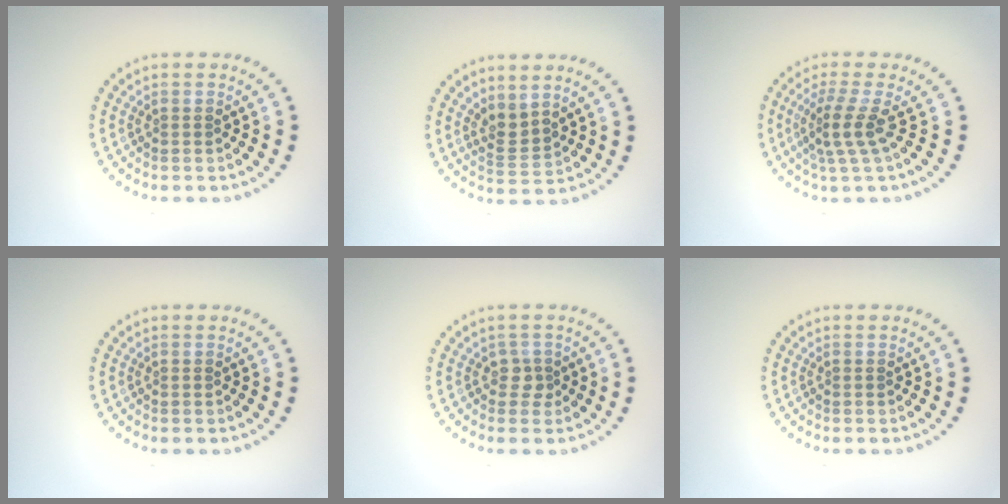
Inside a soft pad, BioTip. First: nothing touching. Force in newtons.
{"total": 2.3, "press": 1.5, "slide": 1.7}
{"total": 3.0, "press": 2.1, "slide": 2.1}
{"total": 0.0}
{"total": 1.4, "press": 1.1, "slide": 0.9}
{"total": 0.0}